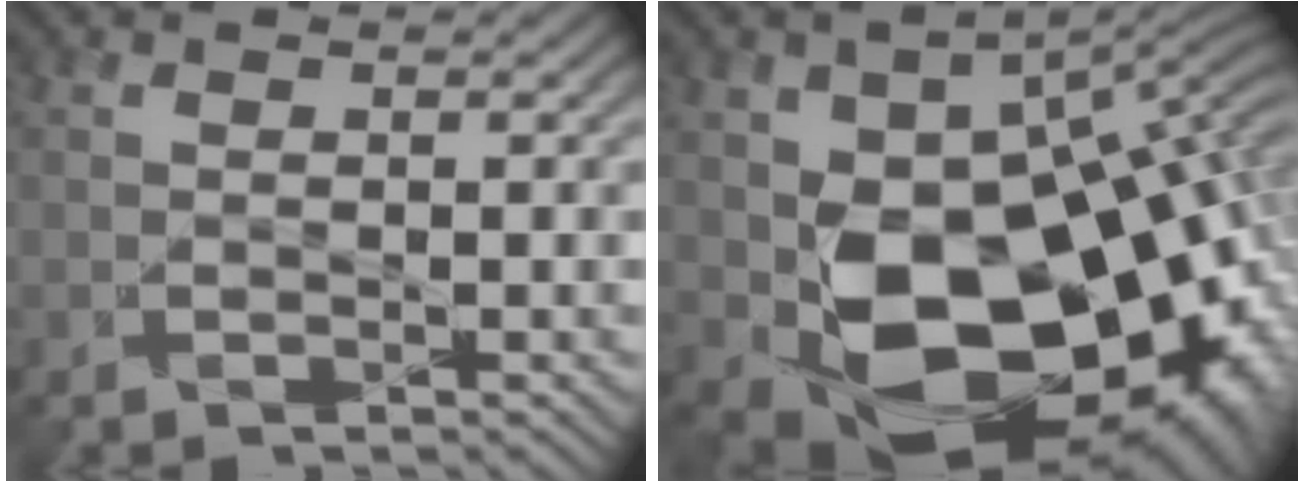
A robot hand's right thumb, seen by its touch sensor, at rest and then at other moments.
{"total": 19.5, "force": [-3.9, 12.3, 14.7], "torque": [-0.222, -0.043, -0.051]}